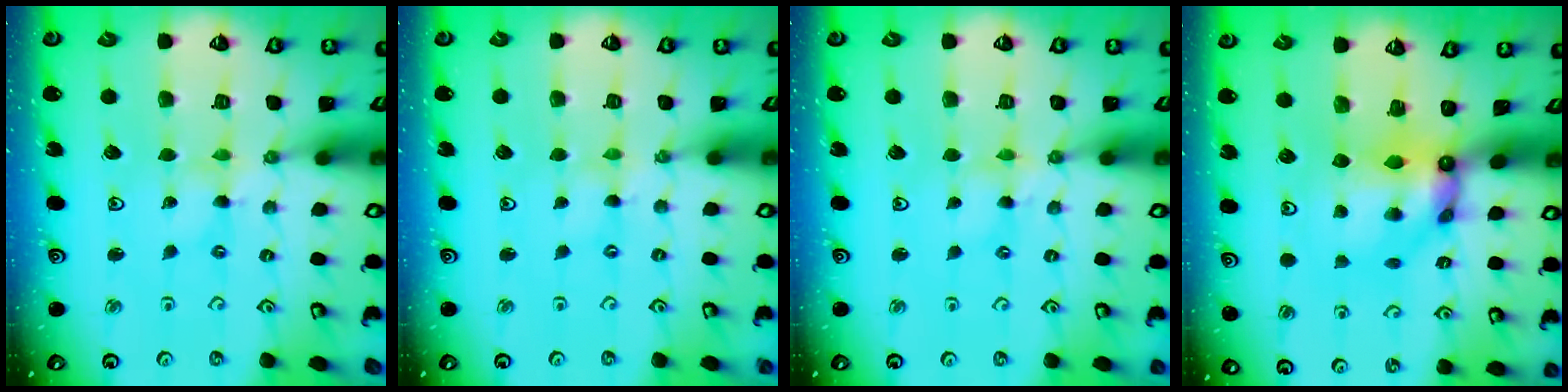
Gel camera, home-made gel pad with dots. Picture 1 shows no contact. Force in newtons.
{"total": 0.0}
{"total": 2.6, "press": 2.6, "slide": 0.4}
{"total": 8.3, "press": 8.3, "slide": 0.8}